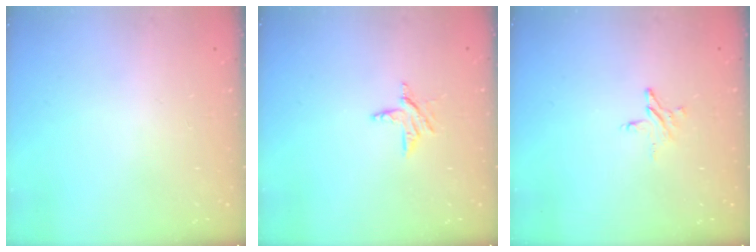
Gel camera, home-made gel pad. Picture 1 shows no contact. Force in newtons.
{"total": 6.0, "press": 6.0, "slide": 0.4}
{"total": 3.8, "press": 3.8, "slide": 0.3}